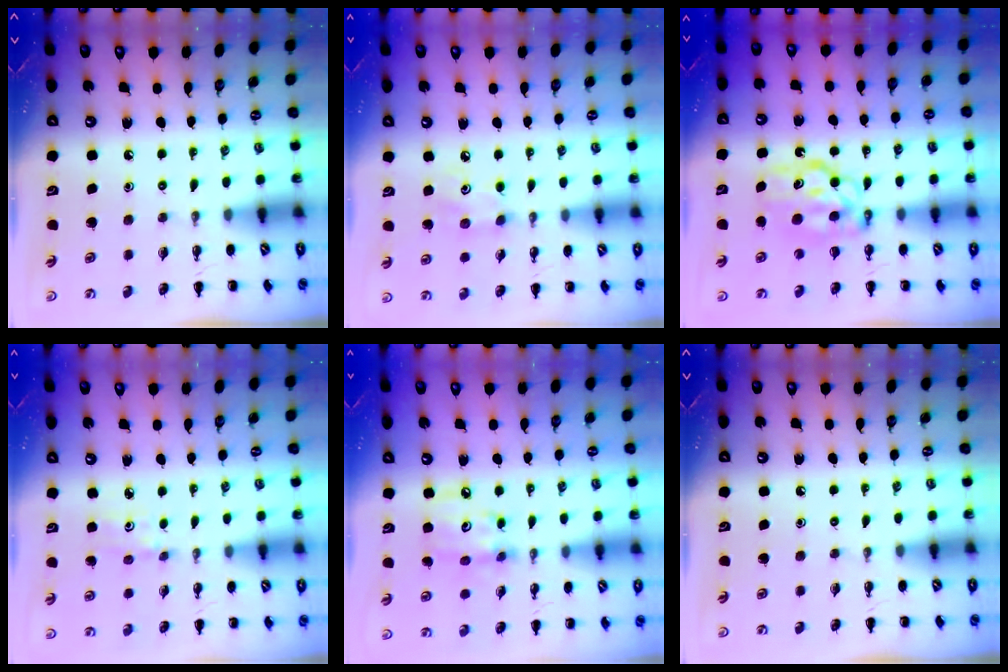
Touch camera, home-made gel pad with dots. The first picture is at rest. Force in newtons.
{"total": 3.1, "press": 3.0, "slide": 0.8}
{"total": 8.3, "press": 8.1, "slide": 1.5}
{"total": 2.8, "press": 2.6, "slide": 0.9}
{"total": 6.9, "press": 6.8, "slide": 1.3}
{"total": 0.0}